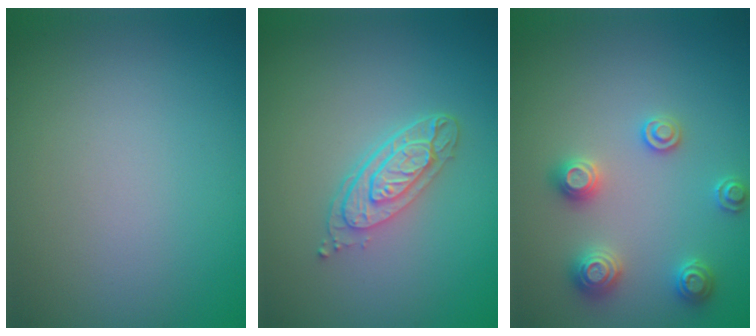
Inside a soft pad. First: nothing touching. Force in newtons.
{"total": 3.6, "press": 2.8, "slide": 2.3}
{"total": 2.8, "press": 2.8, "slide": 0.5}